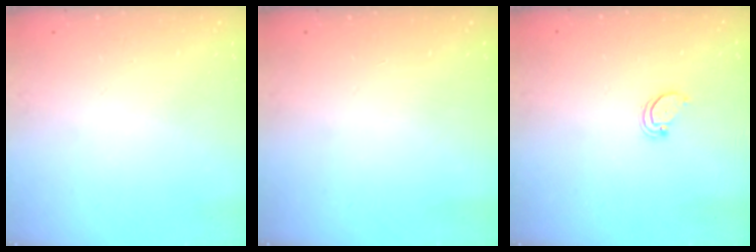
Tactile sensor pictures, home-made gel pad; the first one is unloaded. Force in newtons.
{"total": 0.0}
{"total": 1.4, "press": 1.3, "slide": 0.1}